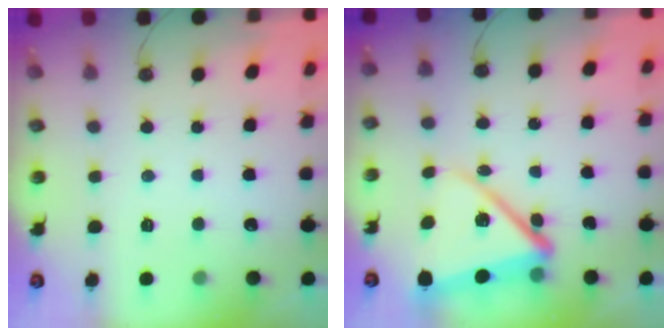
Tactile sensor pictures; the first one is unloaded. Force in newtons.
{"total": 15.2, "press": 15.2, "slide": 1.4}